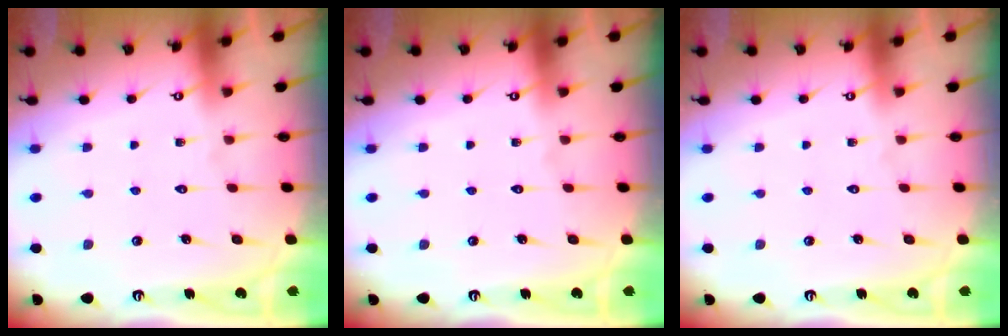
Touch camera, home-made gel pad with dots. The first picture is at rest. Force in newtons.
{"total": 0.0}
{"total": 0.0}